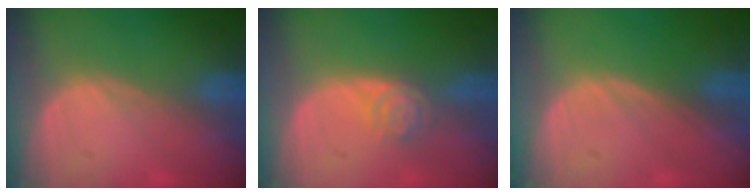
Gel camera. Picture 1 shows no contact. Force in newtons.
{"total": 4.0, "press": 3.3, "slide": 2.1}
{"total": 0.0}